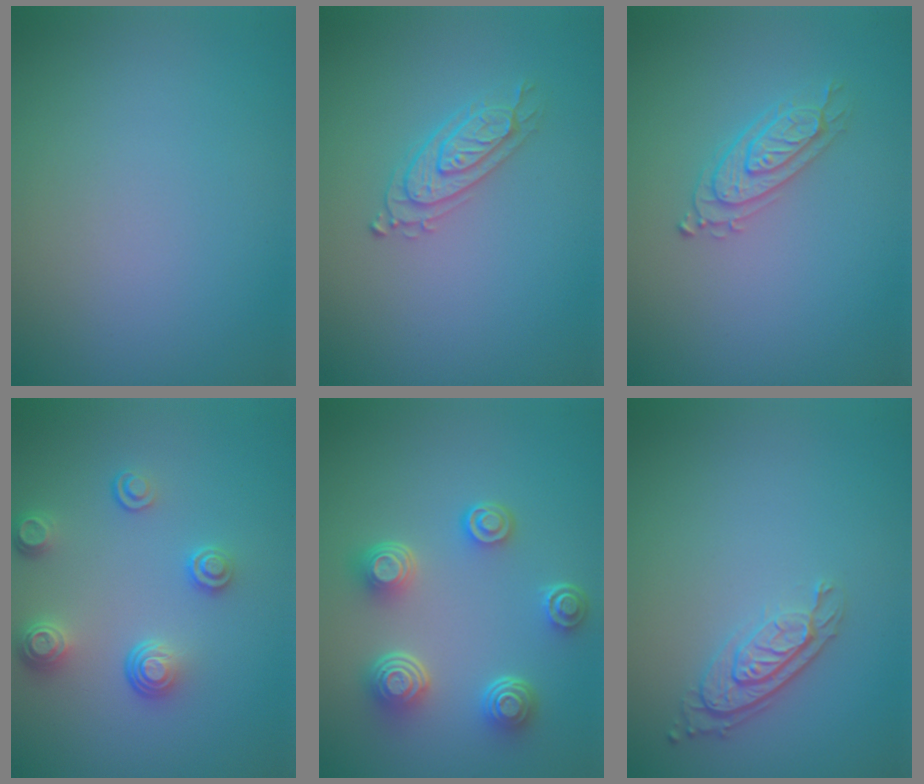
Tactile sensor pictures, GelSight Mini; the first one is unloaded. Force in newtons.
{"total": 2.2, "press": 2.1, "slide": 0.4}
{"total": 2.2, "press": 2.1, "slide": 0.4}
{"total": 3.7, "press": 2.8, "slide": 2.4}
{"total": 5.0, "press": 3.8, "slide": 3.3}
{"total": 2.9, "press": 2.2, "slide": 1.9}